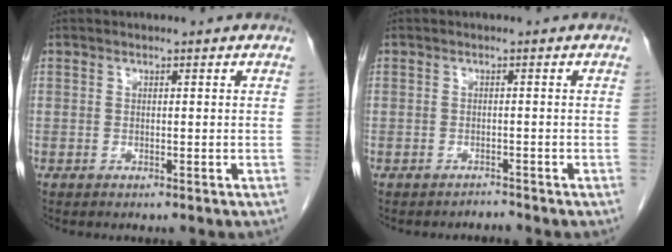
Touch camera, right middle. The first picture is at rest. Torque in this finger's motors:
{"motor_torque": [0.28, -0.15, 0.02, -0.01]}